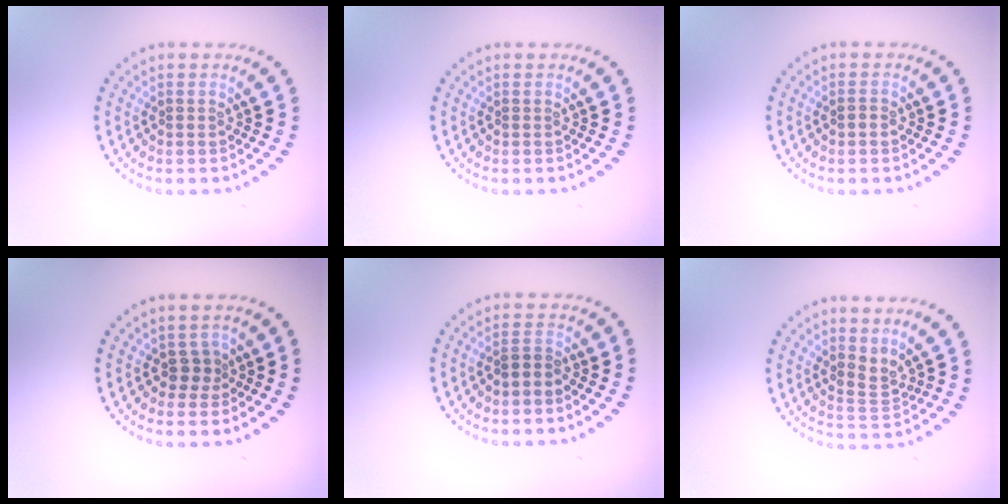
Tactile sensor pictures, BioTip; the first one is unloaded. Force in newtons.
{"total": 0.0}
{"total": 0.8, "press": 0.8, "slide": 0.2}
{"total": 1.6, "press": 1.3, "slide": 0.9}
{"total": 1.6, "press": 1.4, "slide": 0.8}
{"total": 2.2, "press": 1.5, "slide": 1.6}